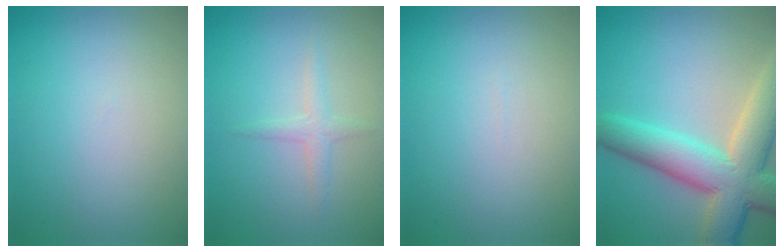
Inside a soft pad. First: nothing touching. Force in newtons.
{"total": 1.9, "press": 1.9, "slide": 0.1}
{"total": 0.0}
{"total": 9.4, "press": 9.4, "slide": 0.6}